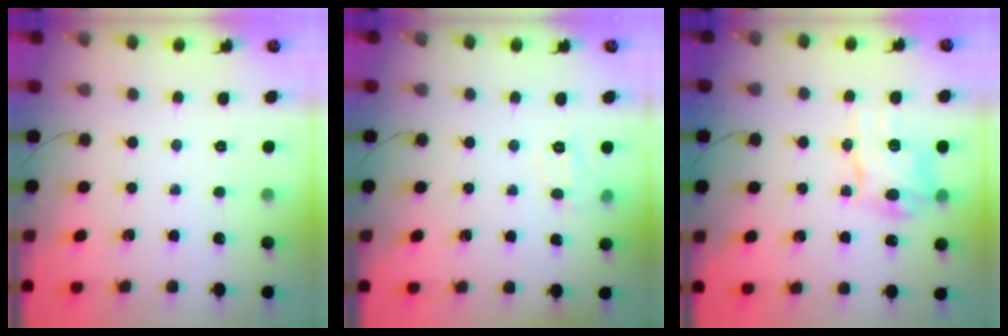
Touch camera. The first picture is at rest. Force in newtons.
{"total": 6.9, "press": 6.8, "slide": 1.4}
{"total": 11.1, "press": 11.1, "slide": 0.9}